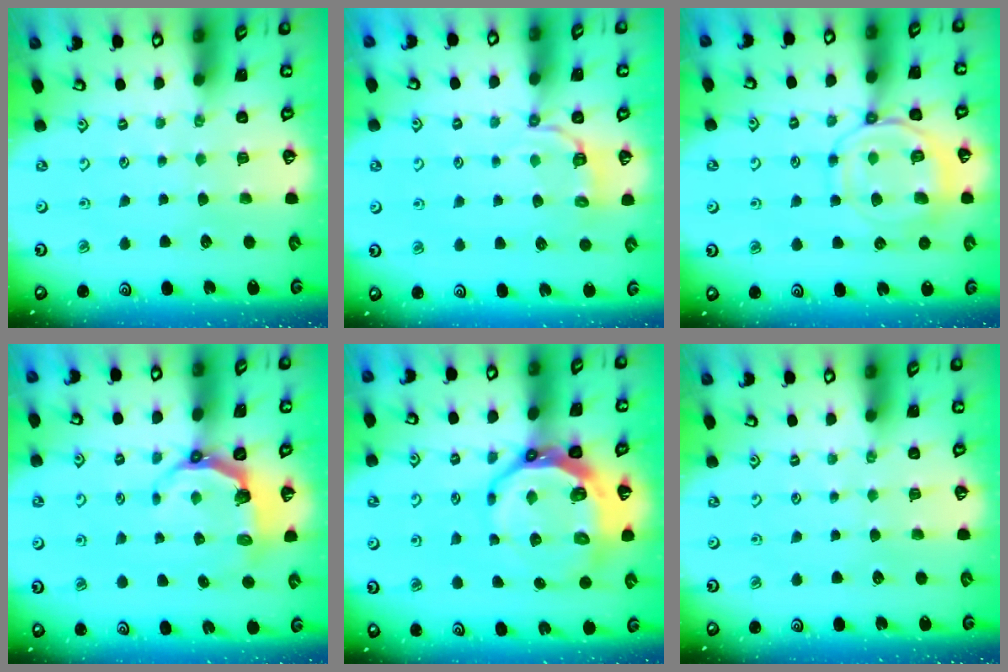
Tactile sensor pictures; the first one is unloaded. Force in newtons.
{"total": 3.7, "press": 3.0, "slide": 2.1}
{"total": 11.3, "press": 11.3, "slide": 1.2}
{"total": 5.0, "press": 3.4, "slide": 3.7}
{"total": 14.0, "press": 13.2, "slide": 4.7}
{"total": 0.0}